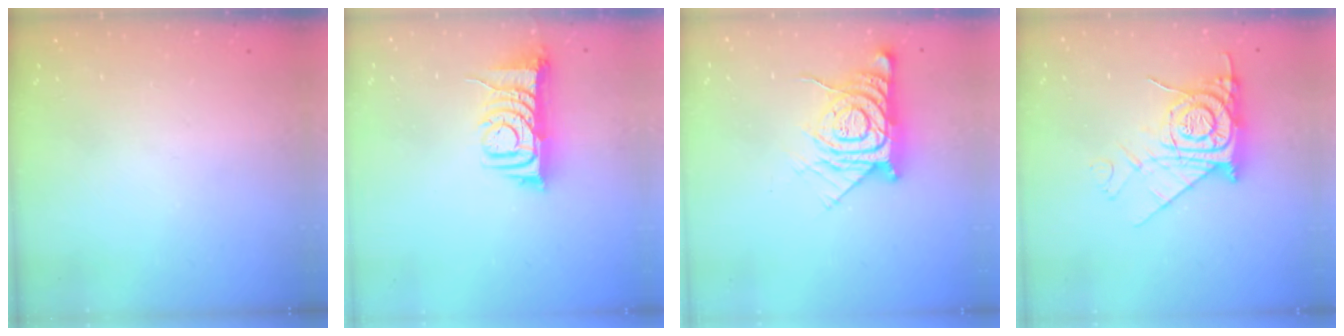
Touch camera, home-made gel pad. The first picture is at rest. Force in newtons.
{"total": 7.9, "press": 7.9, "slide": 1.0}
{"total": 13.0, "press": 13.0, "slide": 1.0}
{"total": 12.8, "press": 12.7, "slide": 1.2}